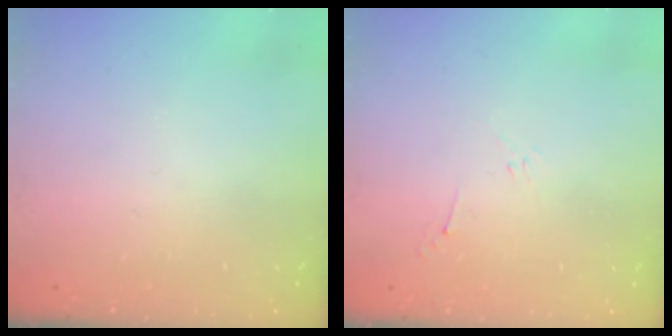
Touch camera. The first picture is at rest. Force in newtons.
{"total": 2.8, "press": 2.7, "slide": 0.6}